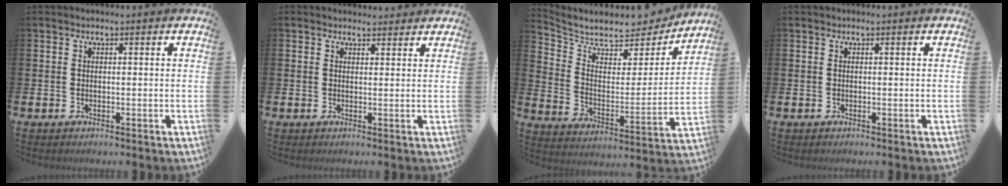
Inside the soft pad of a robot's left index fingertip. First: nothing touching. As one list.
[{"total": 1.4, "force": [1.3, 0.5, 0.0], "torque": [0.007, -0.004, 0.022]}, {"total": 6.1, "force": [5.6, 2.3, 0.9], "torque": [-0.059, -0.055, 0.092]}, {"total": 0.0}]